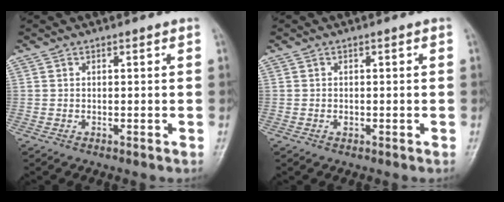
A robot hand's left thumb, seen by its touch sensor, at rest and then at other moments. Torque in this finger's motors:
{"motor_torque": [-0.14, -0.03, -0.15, 0.16, 0.00]}